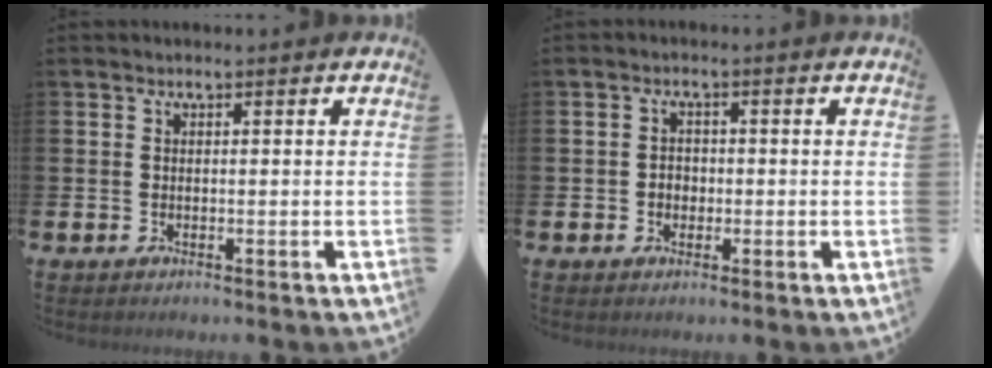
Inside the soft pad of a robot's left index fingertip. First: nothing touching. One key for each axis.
{"total": 1.8, "fx": -0.3, "fy": 1.6, "fz": 0.8, "tx": -0.006, "ty": 0.004, "tz": -0.011}